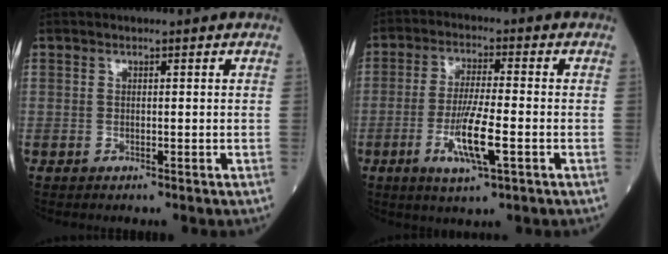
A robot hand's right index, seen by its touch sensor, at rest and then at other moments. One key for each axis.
{"total": 8.3, "fx": -2.6, "fy": 0.7, "fz": 7.9, "tx": -0.154, "ty": -0.011, "tz": -0.046}